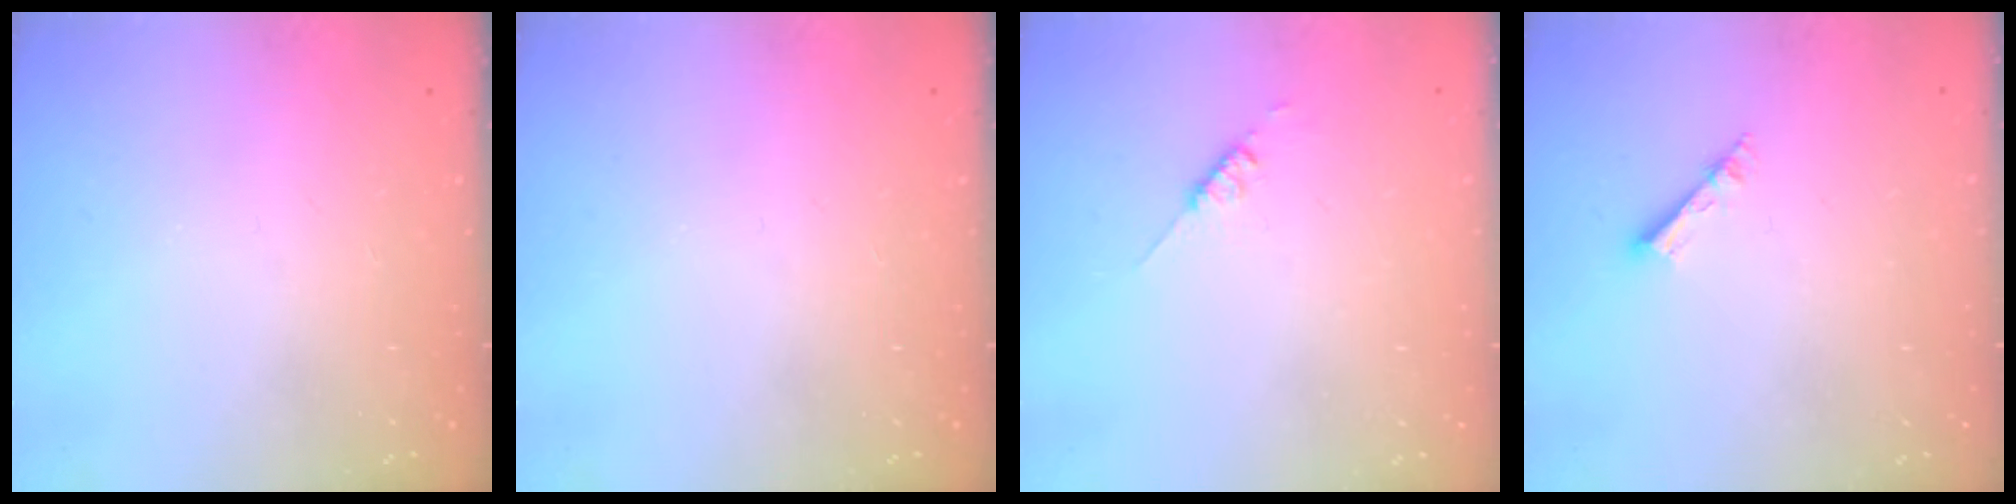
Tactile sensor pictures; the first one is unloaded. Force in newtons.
{"total": 0.0}
{"total": 2.6, "press": 2.6, "slide": 0.3}
{"total": 2.6, "press": 2.5, "slide": 0.2}